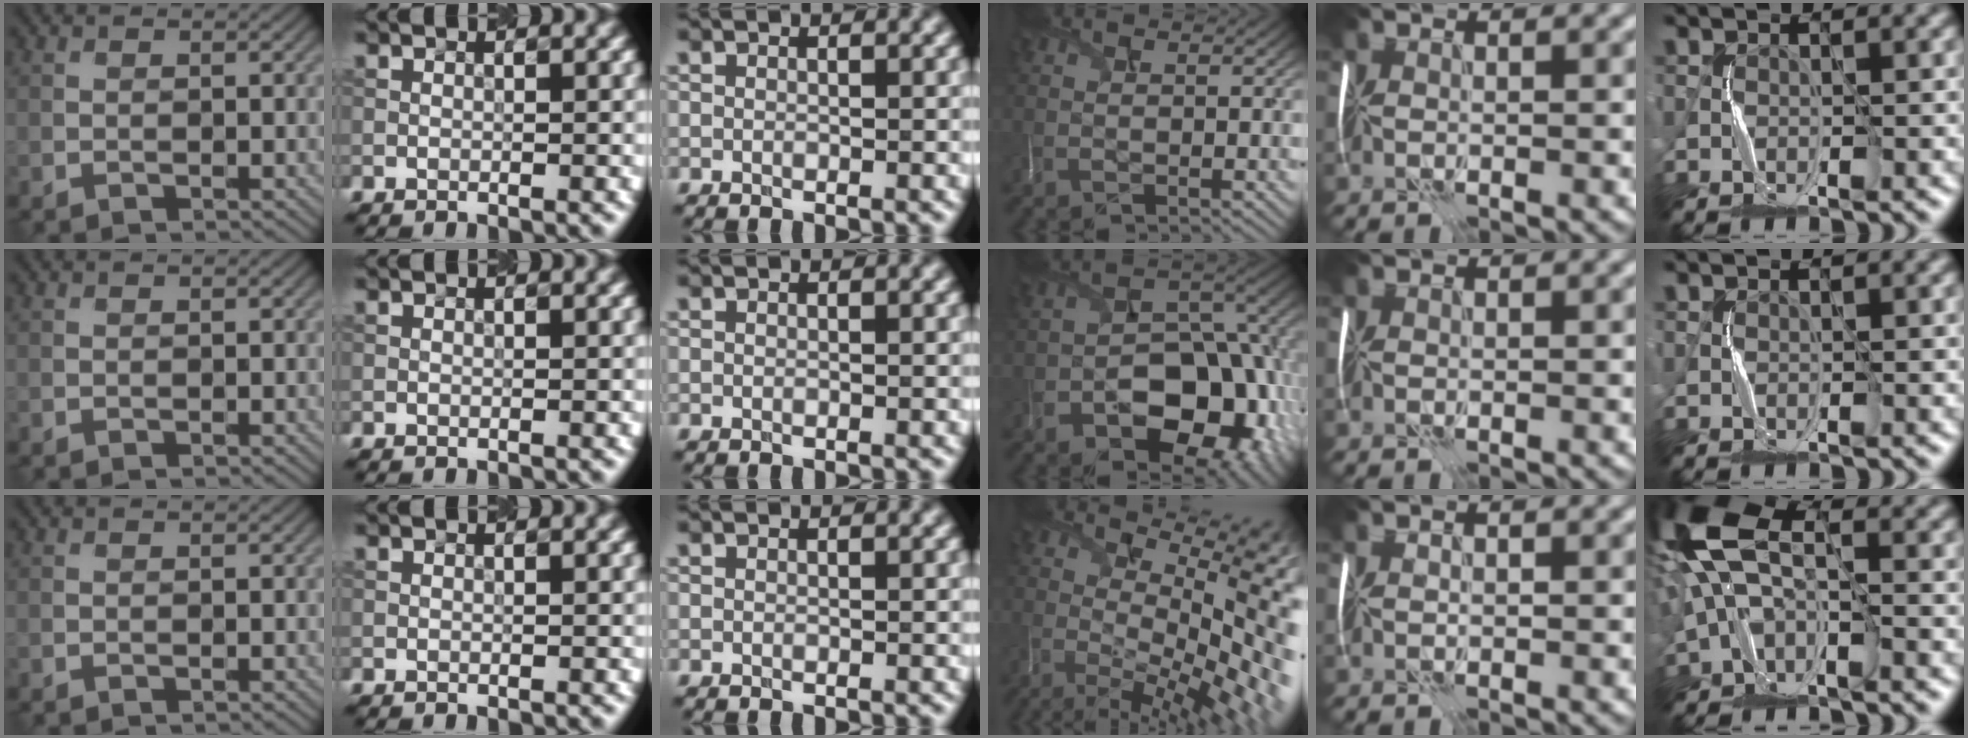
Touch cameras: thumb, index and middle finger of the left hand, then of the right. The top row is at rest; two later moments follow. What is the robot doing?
{"motion": "shake", "object": "plastic piggy bank"}